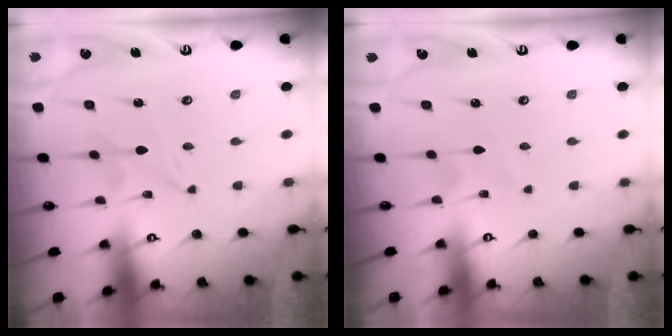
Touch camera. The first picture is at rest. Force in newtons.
{"total": 0.5, "press": 0.5, "slide": 0.1}